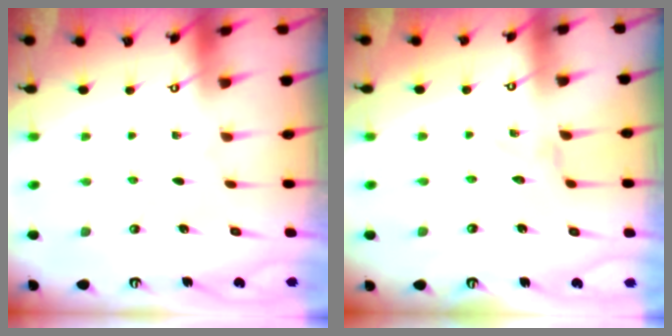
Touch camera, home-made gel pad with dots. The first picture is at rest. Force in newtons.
{"total": 0.0}